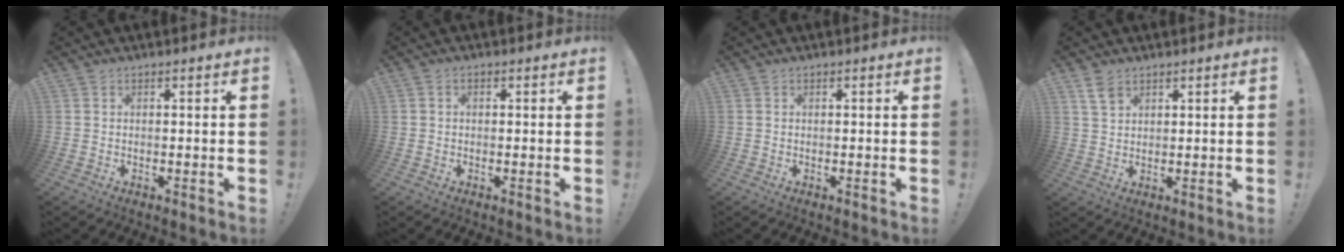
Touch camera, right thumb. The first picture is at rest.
{"total": 1.2, "force": [-0.2, 0.9, 0.7], "torque": [-0.010, 0.003, -0.004]}
{"total": 0.0}
{"total": 4.2, "force": [2.7, 2.2, 2.2], "torque": [-0.033, -0.013, 0.050]}